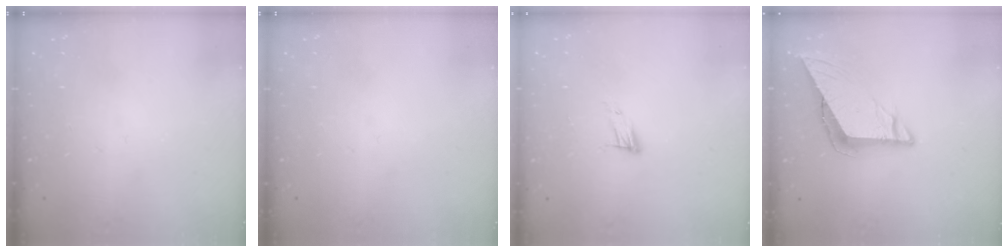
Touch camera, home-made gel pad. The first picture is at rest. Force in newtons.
{"total": 0.0}
{"total": 7.6, "press": 7.5, "slide": 1.1}
{"total": 8.3, "press": 8.3, "slide": 1.0}